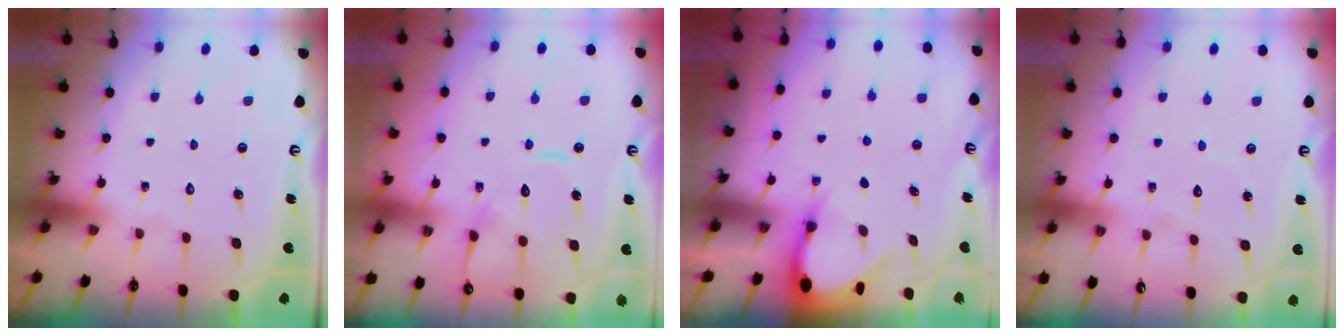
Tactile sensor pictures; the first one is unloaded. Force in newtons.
{"total": 13.3, "press": 13.2, "slide": 1.3}
{"total": 3.3, "press": 3.3, "slide": 0.2}
{"total": 4.9, "press": 4.9, "slide": 0.4}